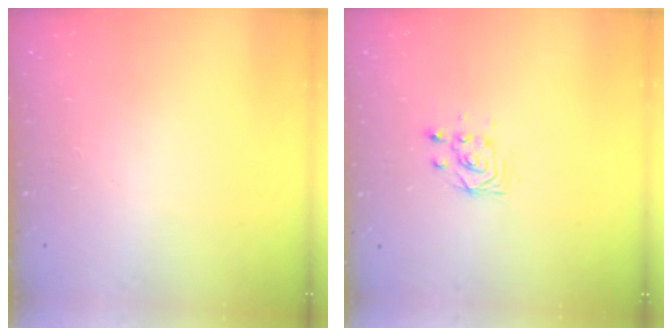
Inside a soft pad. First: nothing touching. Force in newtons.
{"total": 3.0, "press": 3.0, "slide": 0.2}